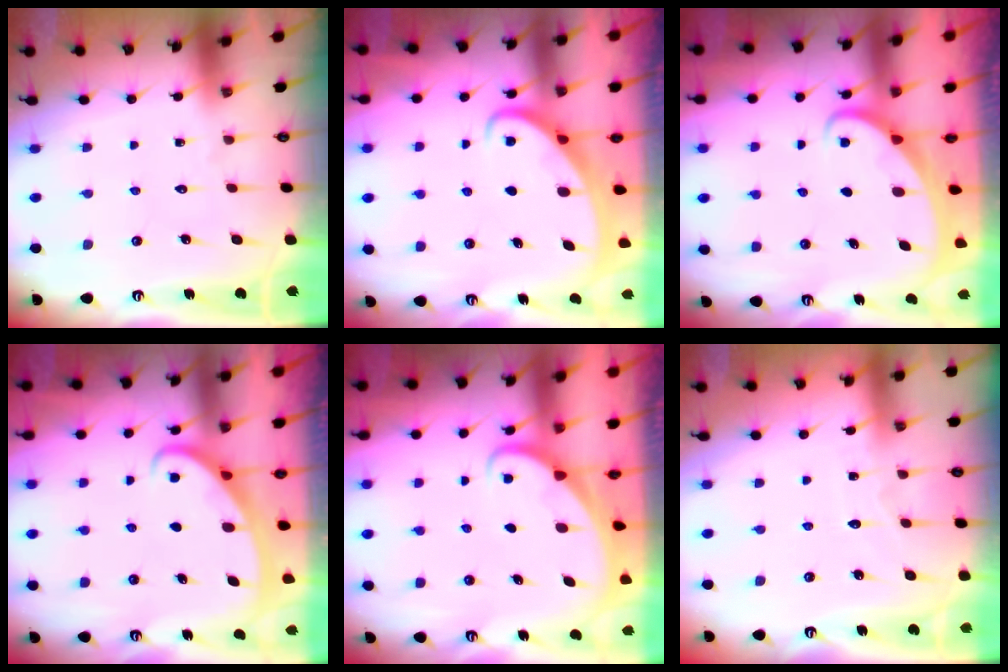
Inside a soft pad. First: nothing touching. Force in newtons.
{"total": 2.5, "press": 2.5, "slide": 0.3}
{"total": 1.8, "press": 1.7, "slide": 0.2}
{"total": 2.5, "press": 2.5, "slide": 0.4}
{"total": 1.6, "press": 1.6, "slide": 0.1}
{"total": 2.8, "press": 2.7, "slide": 0.4}